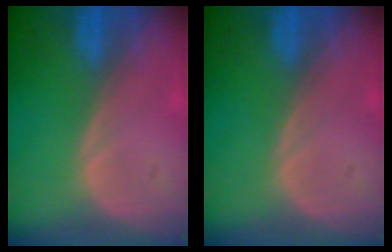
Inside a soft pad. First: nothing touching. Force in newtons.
{"total": 0.0}